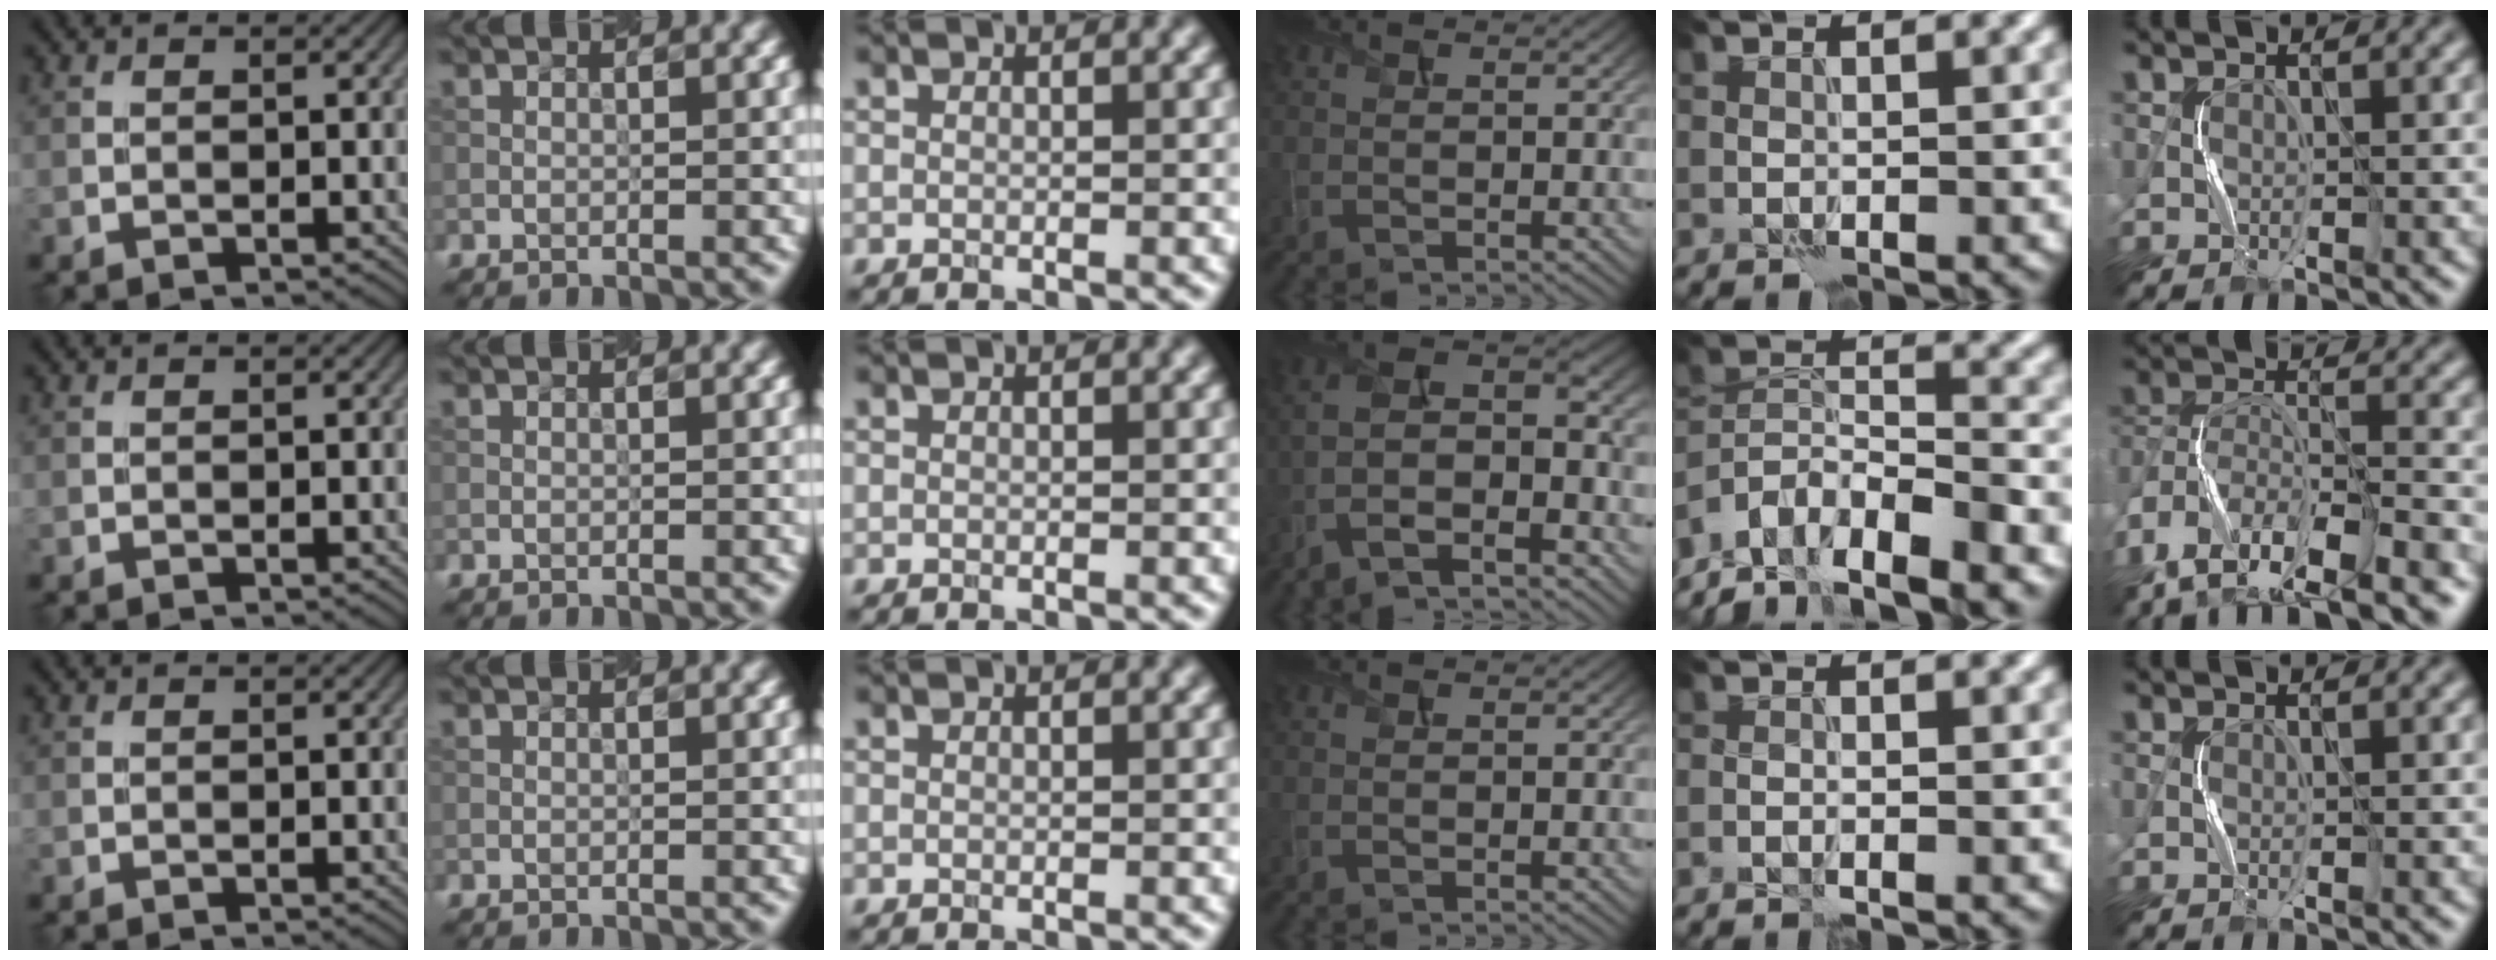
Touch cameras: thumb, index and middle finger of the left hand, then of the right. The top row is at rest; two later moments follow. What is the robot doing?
{"motion": "squeeze", "object": "sponge"}